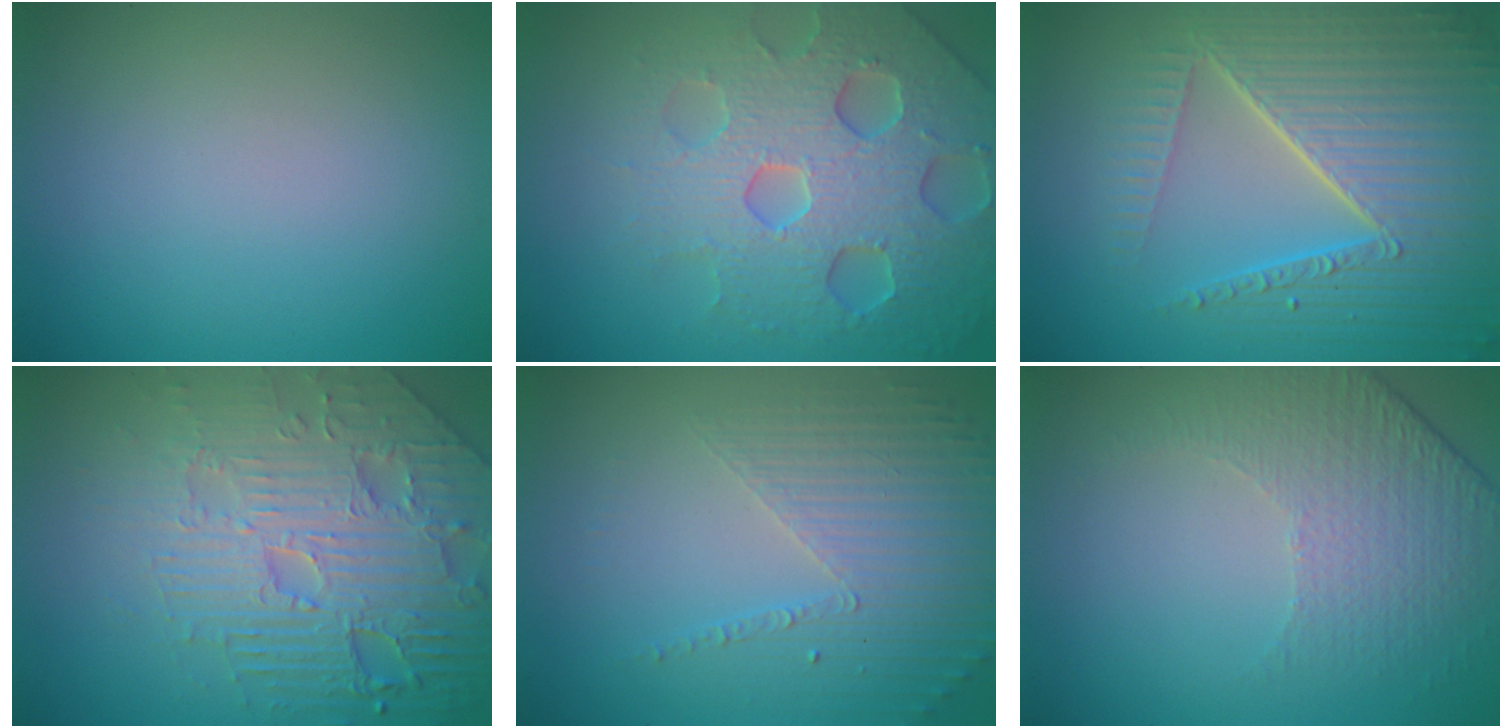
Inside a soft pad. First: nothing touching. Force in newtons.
{"total": 7.2, "press": 7.1, "slide": 1.4}
{"total": 8.5, "press": 5.9, "slide": 6.1}
{"total": 8.0, "press": 6.2, "slide": 5.1}
{"total": 4.8, "press": 3.2, "slide": 3.5}
{"total": 4.7, "press": 3.1, "slide": 3.5}